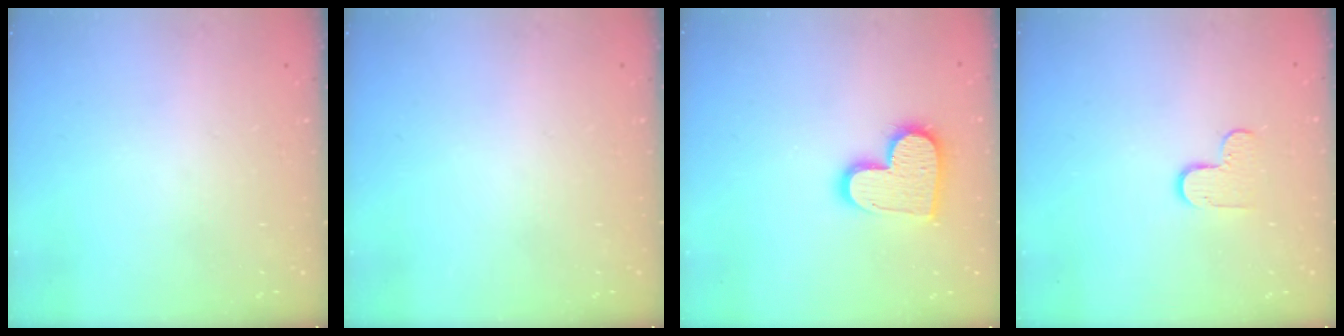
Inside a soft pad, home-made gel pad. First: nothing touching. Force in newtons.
{"total": 0.0}
{"total": 14.0, "press": 13.9, "slide": 0.8}
{"total": 5.1, "press": 5.0, "slide": 0.5}